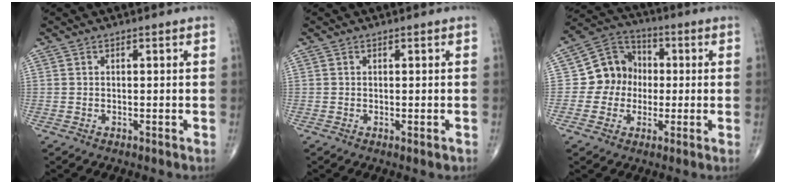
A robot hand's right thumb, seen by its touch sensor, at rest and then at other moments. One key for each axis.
{"total": 0.9, "fx": -0.3, "fy": 0.2, "fz": 0.8, "tx": -0.014, "ty": -0.003, "tz": -0.003}
{"total": 9.9, "fx": -0.5, "fy": 9.1, "fz": 3.9, "tx": -0.026, "ty": 0.030, "tz": -0.020}